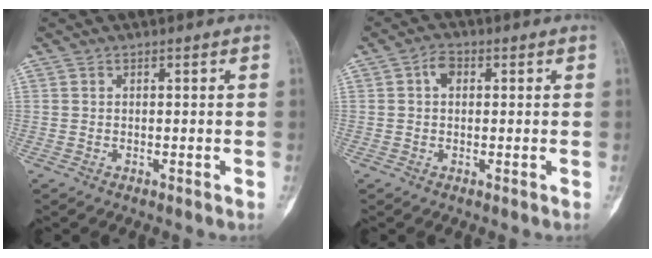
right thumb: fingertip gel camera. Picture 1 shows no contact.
{"total": 2.5, "force": [0.5, 1.7, 1.7], "torque": [-0.023, 0.008, 0.005]}